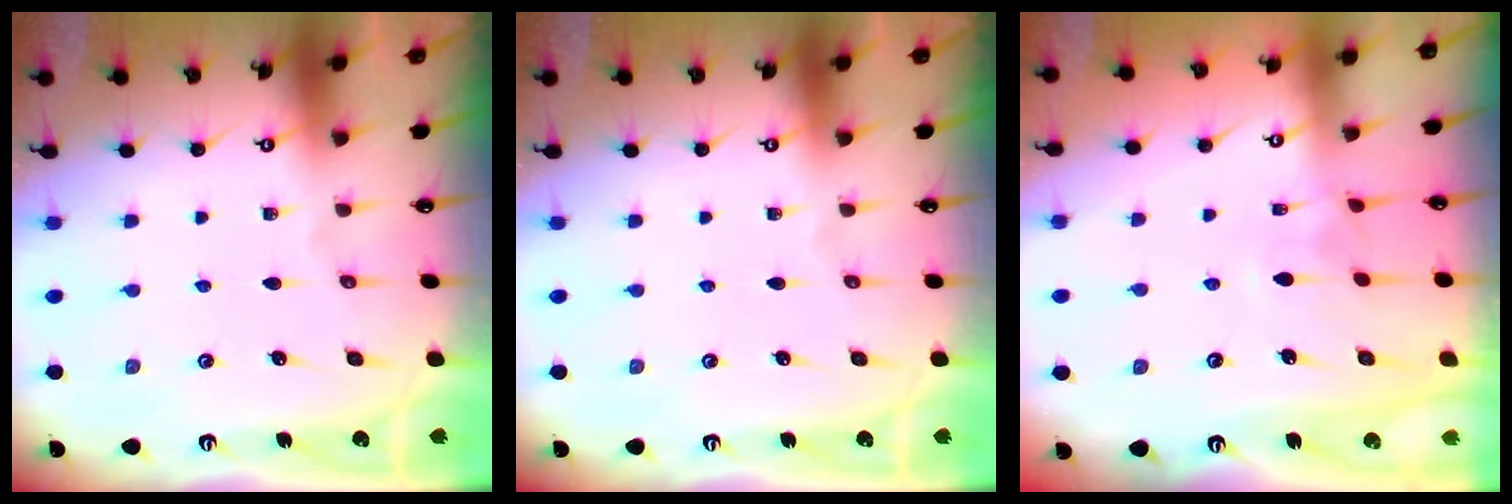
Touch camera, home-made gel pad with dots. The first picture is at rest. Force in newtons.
{"total": 0.0}
{"total": 2.8, "press": 2.7, "slide": 0.8}